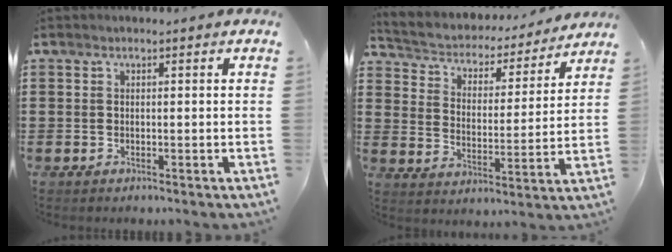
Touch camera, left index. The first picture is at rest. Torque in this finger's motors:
{"motor_torque": [1.17, -0.97, 0.28, 0.06]}